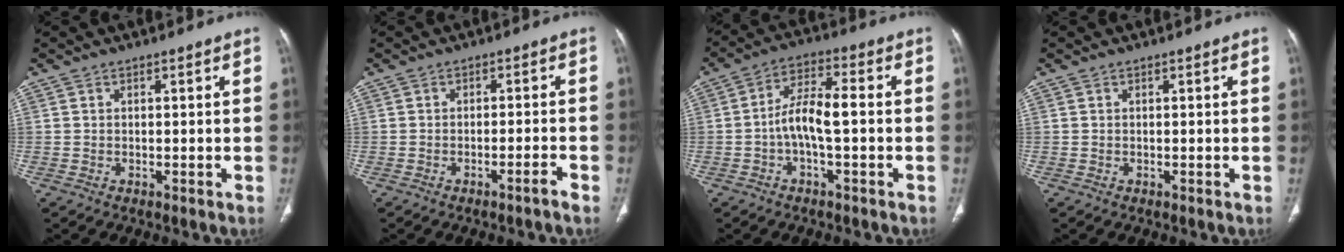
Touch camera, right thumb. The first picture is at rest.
{"total": 2.3, "force": [-1.7, -0.3, 1.5], "torque": [-0.035, 0.011, -0.026]}
{"total": 8.0, "force": [-1.2, 2.8, 7.4], "torque": [-0.145, 0.031, -0.028]}
{"total": 0.0}